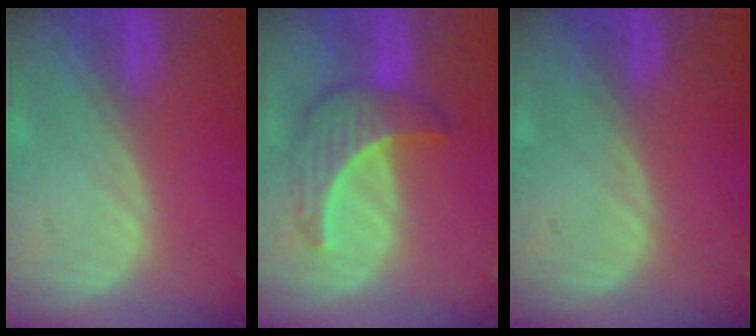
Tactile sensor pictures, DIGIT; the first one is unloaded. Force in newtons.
{"total": 6.6, "press": 6.5, "slide": 0.9}
{"total": 0.0}